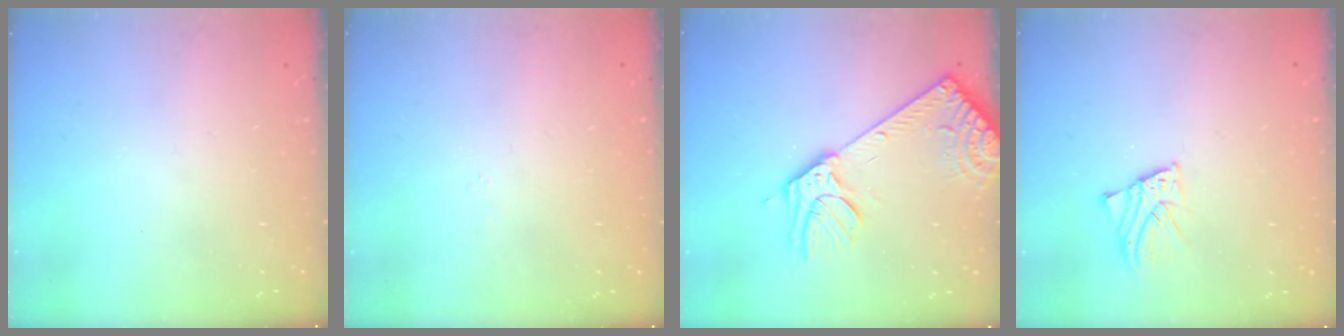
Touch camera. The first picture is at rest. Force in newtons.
{"total": 3.0, "press": 3.0, "slide": 0.1}
{"total": 15.3, "press": 14.9, "slide": 3.5}
{"total": 2.5, "press": 2.5, "slide": 0.1}